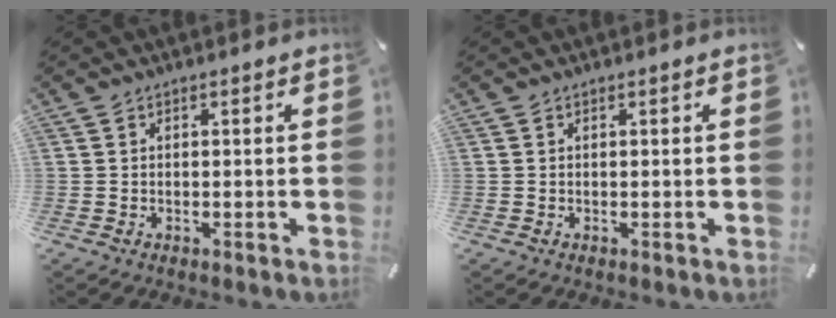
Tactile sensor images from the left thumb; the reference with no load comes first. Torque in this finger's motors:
{"motor_torque": [0.00, 0.03, -0.02, 0.02, 0.00]}